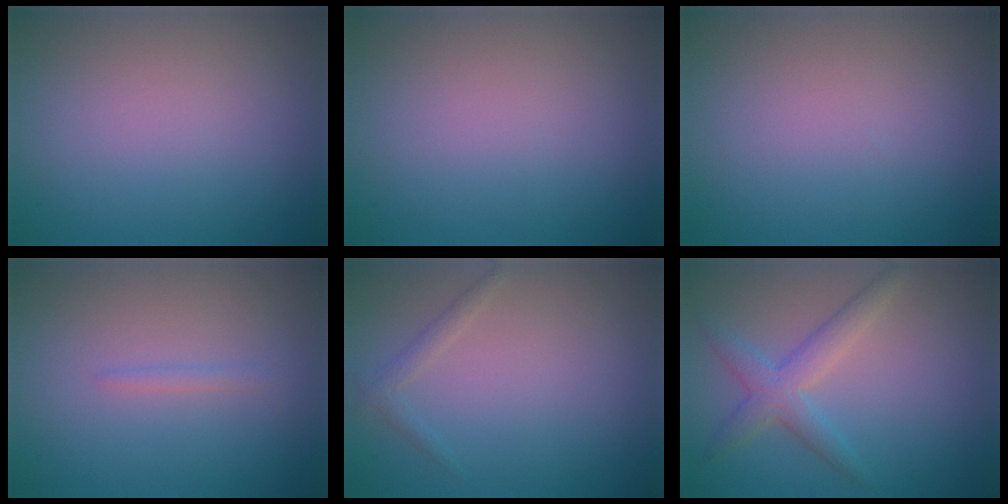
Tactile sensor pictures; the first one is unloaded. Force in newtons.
{"total": 0.0}
{"total": 0.0}
{"total": 0.8, "press": 0.7, "slide": 0.1}
{"total": 1.1, "press": 1.1, "slide": 0.0}
{"total": 3.2, "press": 3.2, "slide": 0.0}